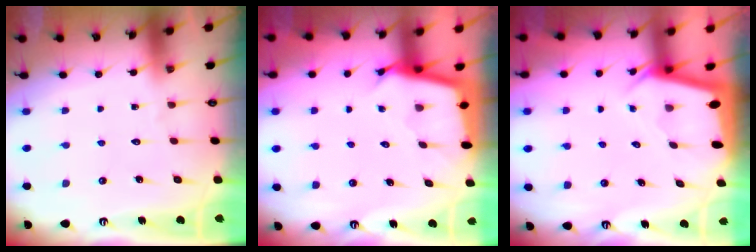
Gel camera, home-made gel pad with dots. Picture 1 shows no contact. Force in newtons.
{"total": 2.7, "press": 2.7, "slide": 0.1}
{"total": 2.4, "press": 2.4, "slide": 0.2}